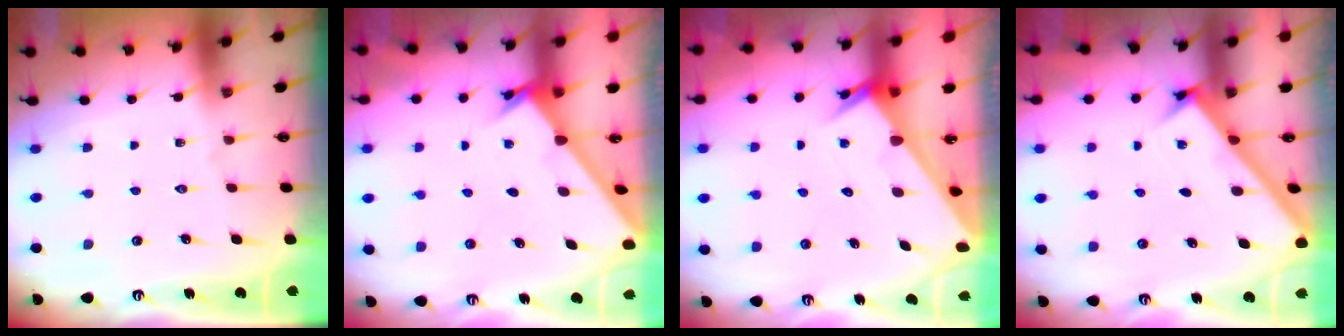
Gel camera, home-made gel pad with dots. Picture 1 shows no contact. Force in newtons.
{"total": 1.9, "press": 1.9, "slide": 0.1}
{"total": 2.1, "press": 2.1, "slide": 0.1}
{"total": 2.5, "press": 2.5, "slide": 0.3}